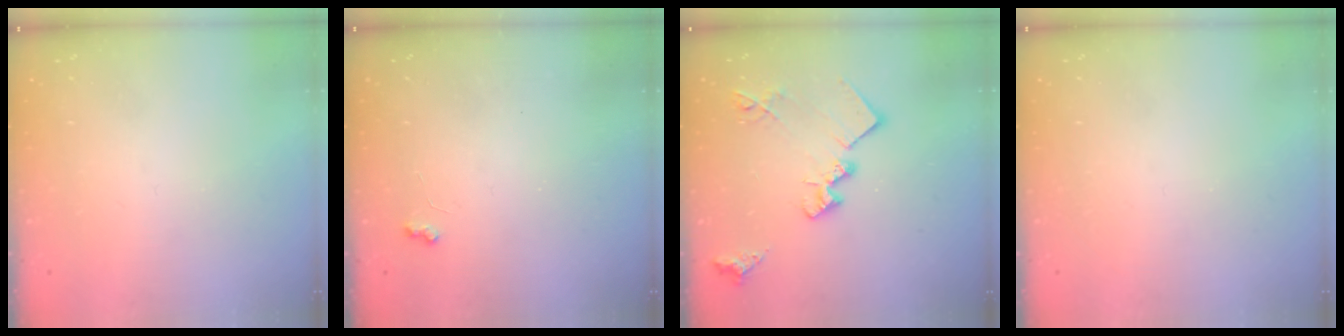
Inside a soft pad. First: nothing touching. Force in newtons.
{"total": 4.1, "press": 4.0, "slide": 0.6}
{"total": 15.9, "press": 15.9, "slide": 0.8}
{"total": 0.0}